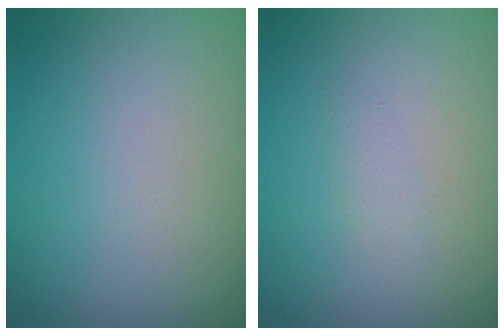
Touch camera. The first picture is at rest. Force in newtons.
{"total": 0.8, "press": 0.8, "slide": 0.0}